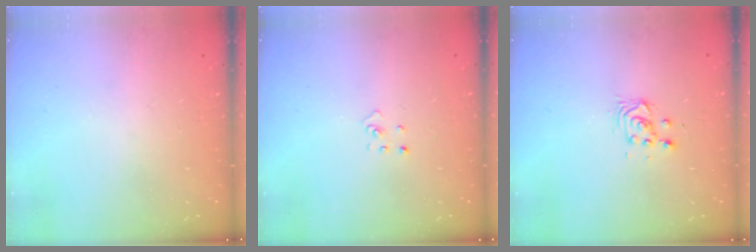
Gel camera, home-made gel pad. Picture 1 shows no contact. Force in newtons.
{"total": 1.9, "press": 1.9, "slide": 0.1}
{"total": 3.1, "press": 3.1, "slide": 0.3}